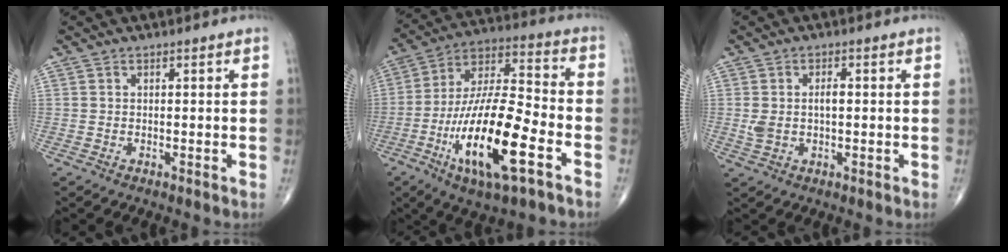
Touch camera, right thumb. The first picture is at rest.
{"total": 21.4, "force": [-8.3, 6.4, 18.7], "torque": [-0.363, 0.038, -0.142]}
{"total": 4.5, "force": [0.1, 2.5, 3.7], "torque": [-0.081, 0.010, 0.005]}